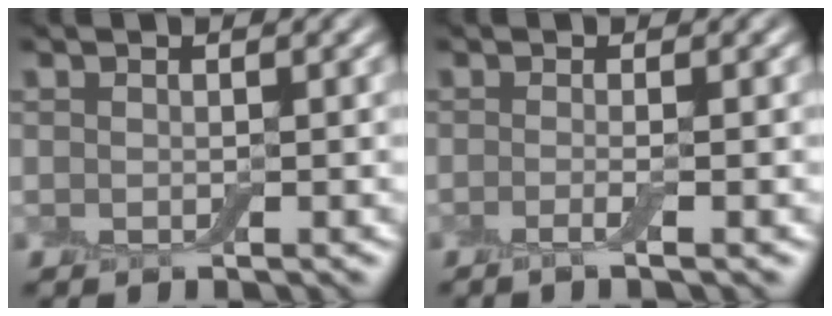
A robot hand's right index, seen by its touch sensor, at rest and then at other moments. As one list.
[{"total": 1.8, "force": [-0.5, 0.5, 1.6], "torque": [-0.023, -0.008, -0.016]}]